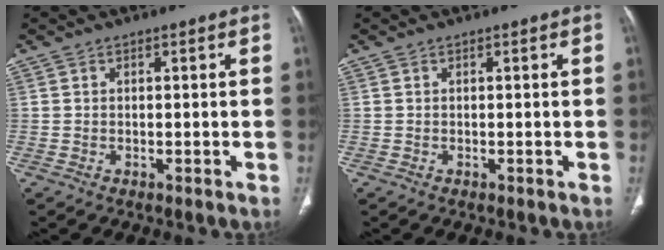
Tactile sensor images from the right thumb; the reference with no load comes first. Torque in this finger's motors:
{"motor_torque": [0.11, -0.06, 0.27, -0.19, -0.01]}